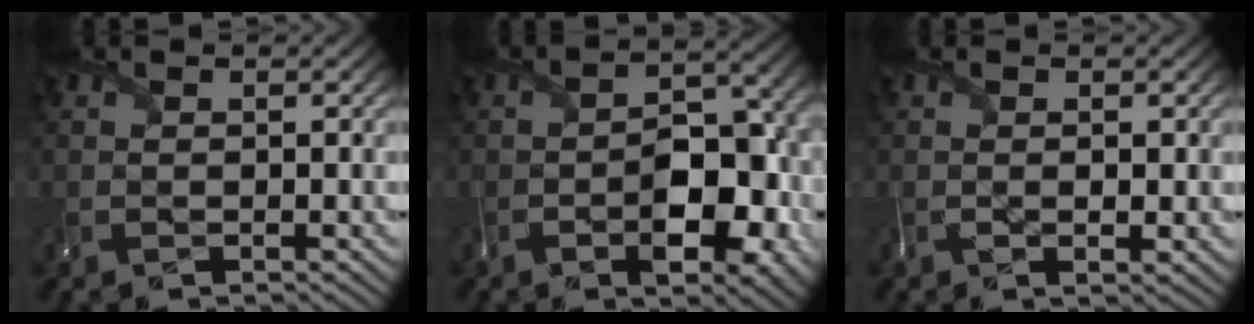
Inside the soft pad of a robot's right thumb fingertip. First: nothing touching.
{"total": 9.4, "force": [-3.3, 5.0, 7.2], "torque": [-0.104, -0.006, -0.055]}
{"total": 1.6, "force": [-0.2, 0.7, 1.5], "torque": [-0.030, -0.007, -0.003]}